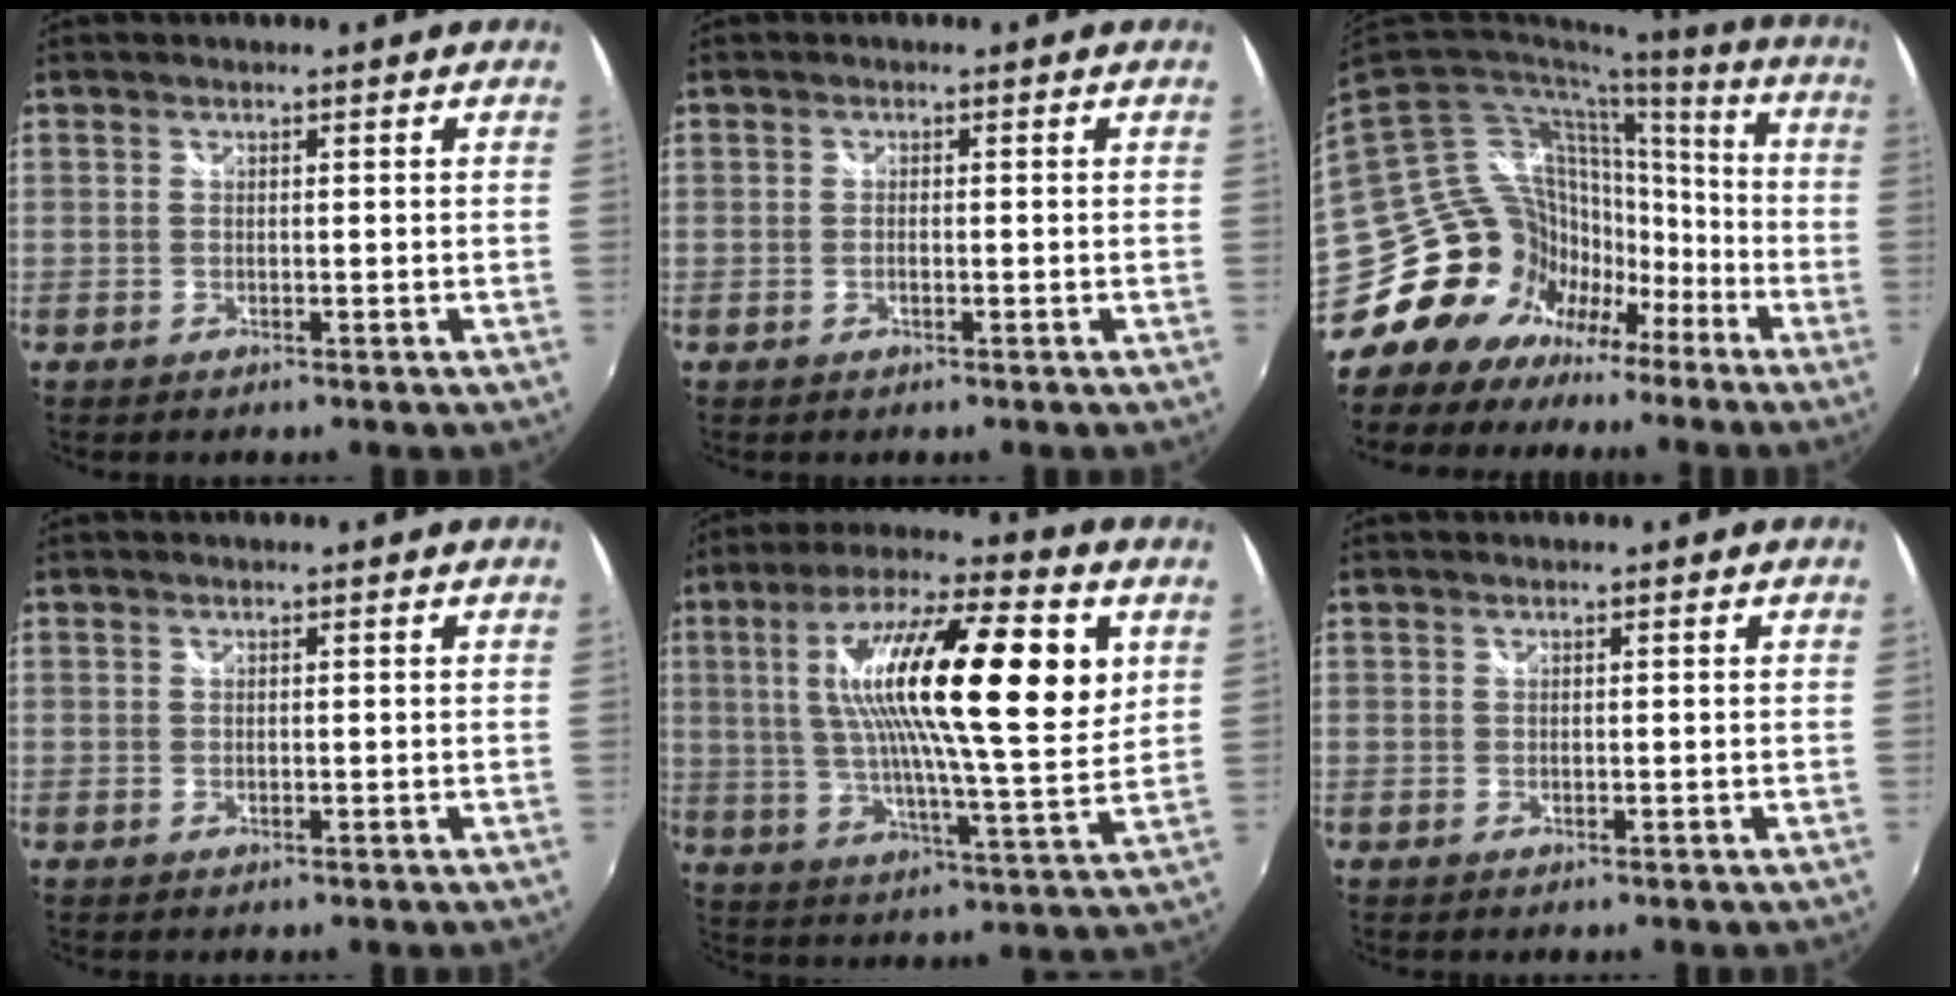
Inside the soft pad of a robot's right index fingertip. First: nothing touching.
{"total": 0.7, "force": [-0.3, 0.2, 0.6], "torque": [-0.015, 0.004, -0.005]}
{"total": 29.1, "force": [-16.7, 19.6, 13.5], "torque": [-0.290, 0.018, -0.260]}
{"total": 0.0}
{"total": 23.4, "force": [6.8, 4.8, 21.9], "torque": [-0.376, 0.019, 0.103]}
{"total": 0.0}